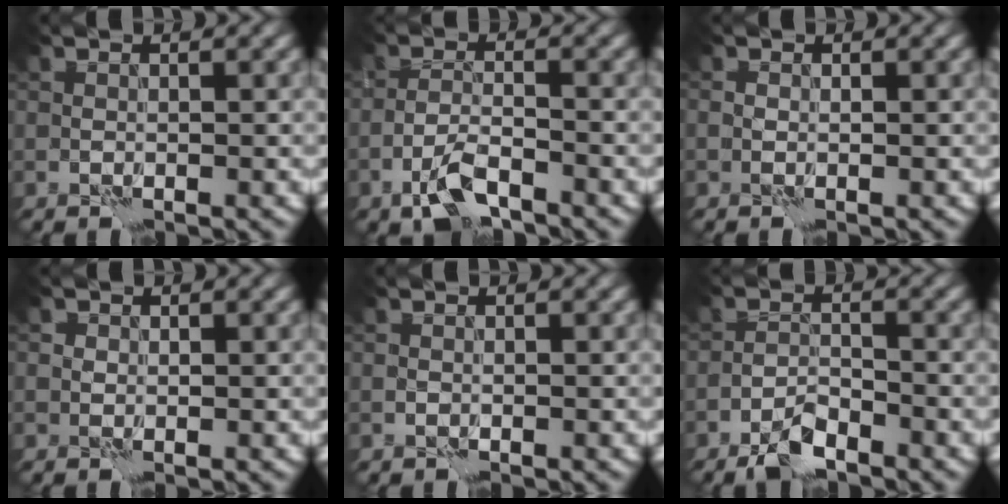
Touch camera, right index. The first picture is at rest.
{"total": 3.6, "force": [-2.5, 1.2, 2.4], "torque": [-0.052, 0.005, -0.056]}
{"total": 0.8, "force": [0.0, 0.6, 0.4], "torque": [-0.012, -0.004, -0.001]}
{"total": 0.5, "force": [0.2, 0.5, 0.0], "torque": [0.003, 0.003, -0.001]}
{"total": 0.0}
{"total": 3.0, "force": [-2.4, 0.9, 1.6], "torque": [-0.031, 0.004, -0.051]}